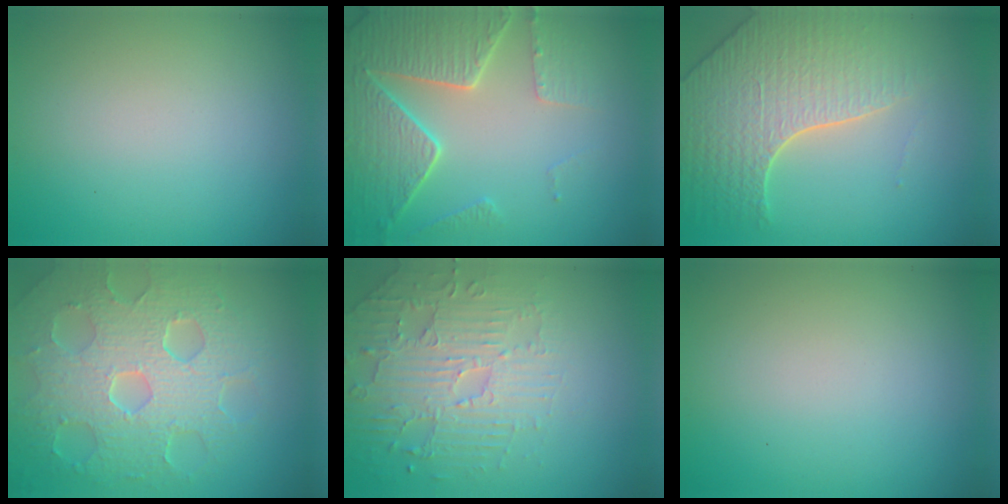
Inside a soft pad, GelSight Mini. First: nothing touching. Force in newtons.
{"total": 6.2, "press": 5.2, "slide": 3.4}
{"total": 5.8, "press": 4.9, "slide": 3.0}
{"total": 8.6, "press": 6.1, "slide": 6.1}
{"total": 4.6, "press": 3.8, "slide": 2.5}
{"total": 0.0}